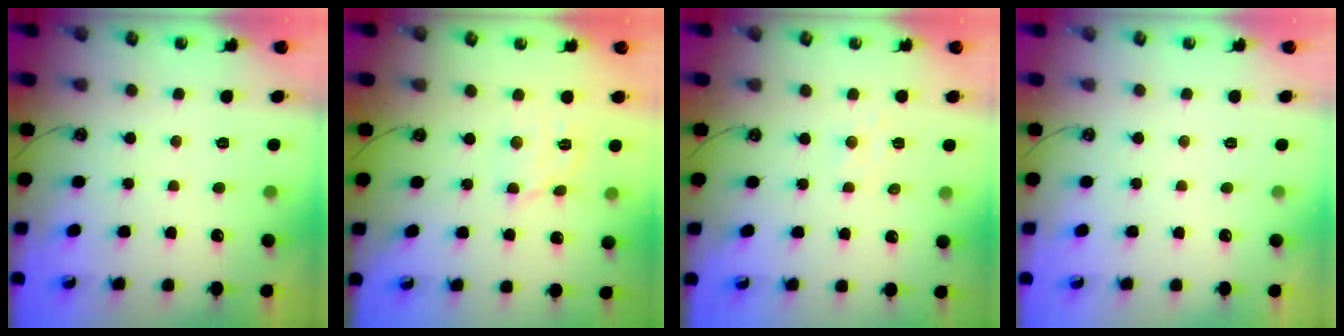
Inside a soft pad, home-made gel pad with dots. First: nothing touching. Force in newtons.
{"total": 6.1, "press": 6.1, "slide": 0.3}
{"total": 4.8, "press": 4.8, "slide": 0.6}
{"total": 0.0}